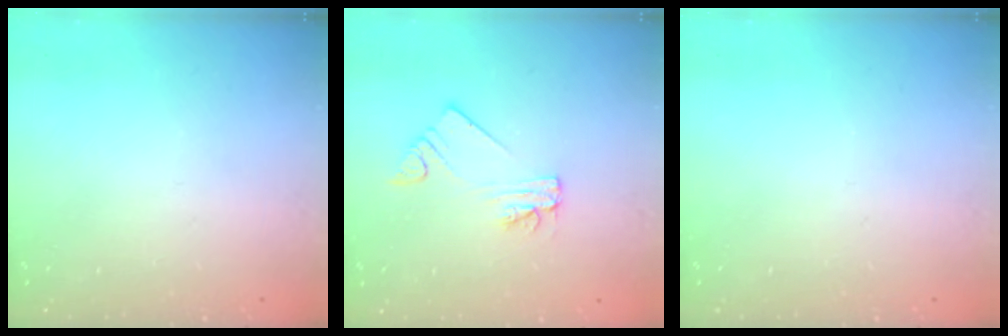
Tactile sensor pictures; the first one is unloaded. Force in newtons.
{"total": 2.2, "press": 2.2, "slide": 0.1}
{"total": 0.0}